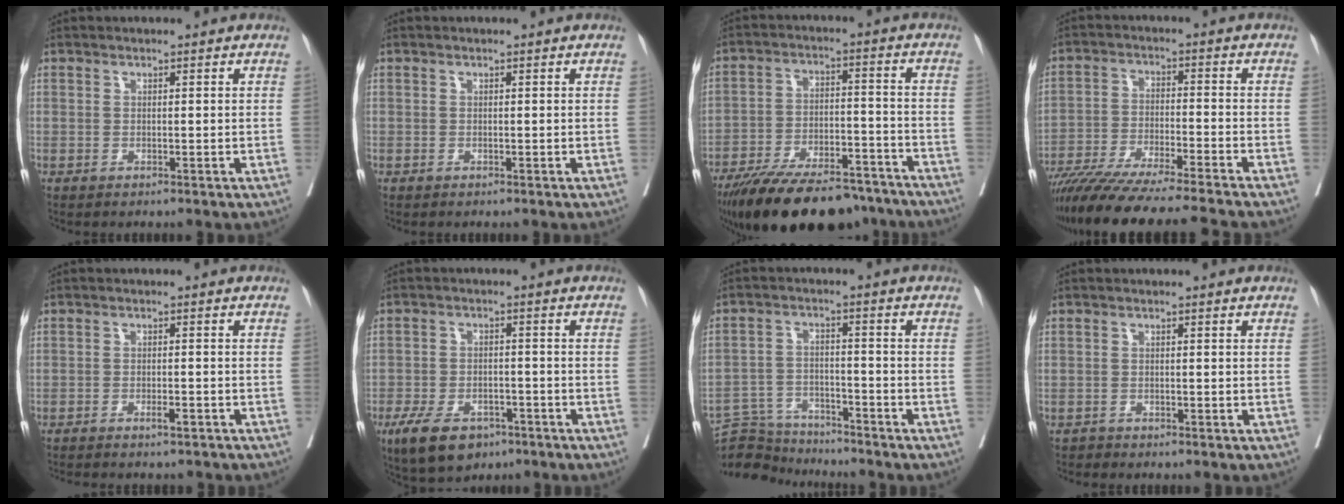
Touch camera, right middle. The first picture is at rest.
{"total": 0.0}
{"total": 21.7, "force": [-18.0, 6.6, 10.2], "torque": [-0.162, -0.008, -0.273]}
{"total": 19.0, "force": [-16.7, -0.7, 9.1], "torque": [-0.158, -0.048, -0.271]}
{"total": 3.8, "force": [-3.2, 0.7, 1.9], "torque": [-0.028, -0.003, -0.040]}
{"total": 8.9, "force": [-5.7, 4.7, 5.0], "torque": [-0.091, -0.002, -0.090]}
{"total": 8.9, "force": [-8.8, 1.6, 0.0], "torque": [-0.001, 0.017, -0.153]}
{"total": 0.8, "force": [-0.8, 0.2, -0.3], "torque": [0.000, -0.001, -0.017]}